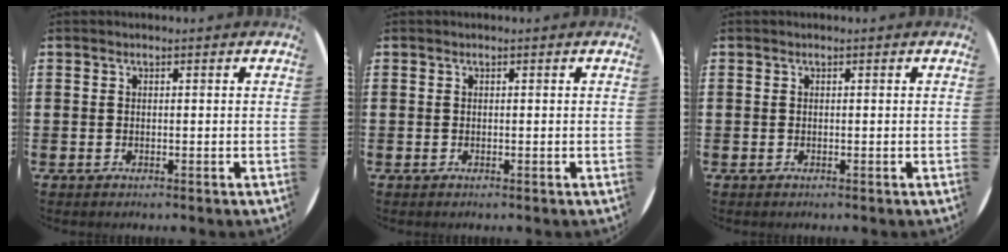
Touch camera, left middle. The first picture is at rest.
{"total": 0.0}
{"total": 0.0}